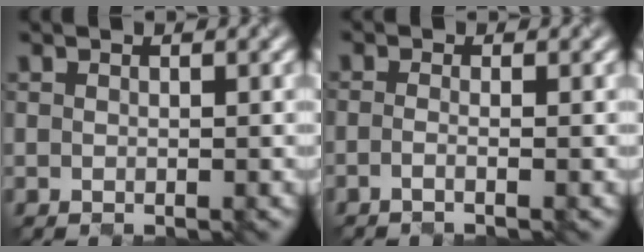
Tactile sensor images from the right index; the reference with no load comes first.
{"total": 1.6, "force": [-0.6, 0.8, 1.3], "torque": [0.005, -0.008, -0.031]}